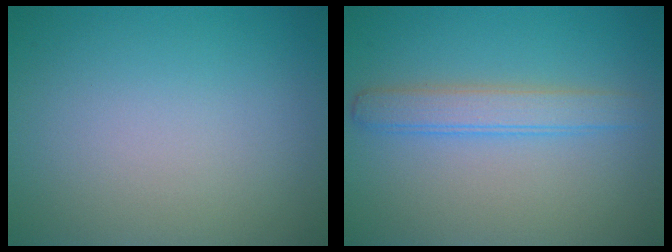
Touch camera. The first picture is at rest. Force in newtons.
{"total": 2.9, "press": 2.9, "slide": 0.1}